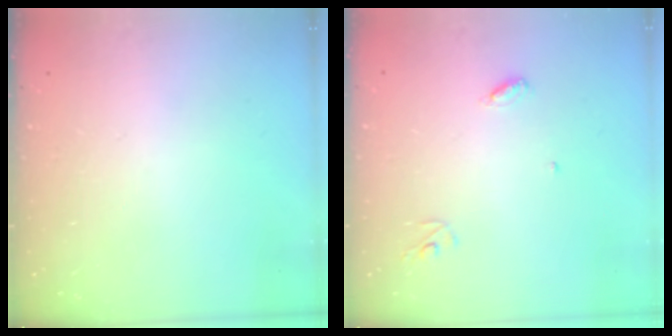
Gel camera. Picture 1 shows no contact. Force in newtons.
{"total": 3.9, "press": 3.9, "slide": 0.3}